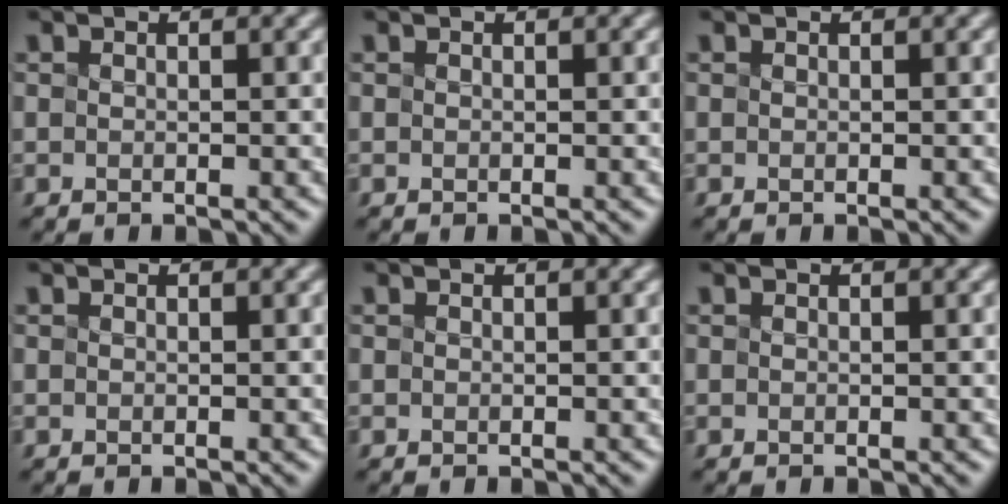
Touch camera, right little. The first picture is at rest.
{"total": 0.0}
{"total": 0.0}
{"total": 0.0}
{"total": 0.0}
{"total": 0.0}